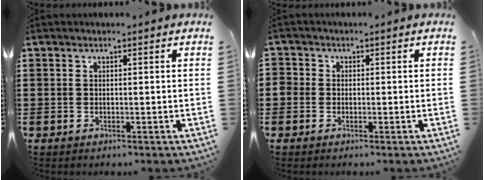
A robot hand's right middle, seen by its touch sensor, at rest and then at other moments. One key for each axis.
{"total": 1.4, "fx": -0.2, "fy": 1.4, "fz": 0.0, "tx": -0.005, "ty": 0.008, "tz": -0.007}